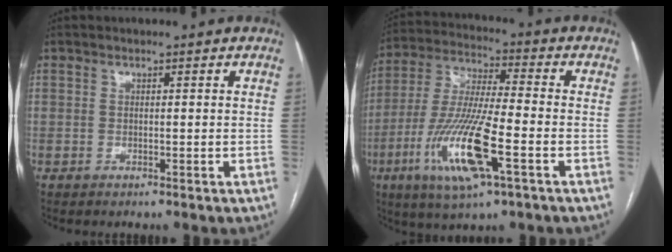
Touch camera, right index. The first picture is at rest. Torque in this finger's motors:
{"motor_torque": [1.44, -0.70, 0.54, 0.21]}